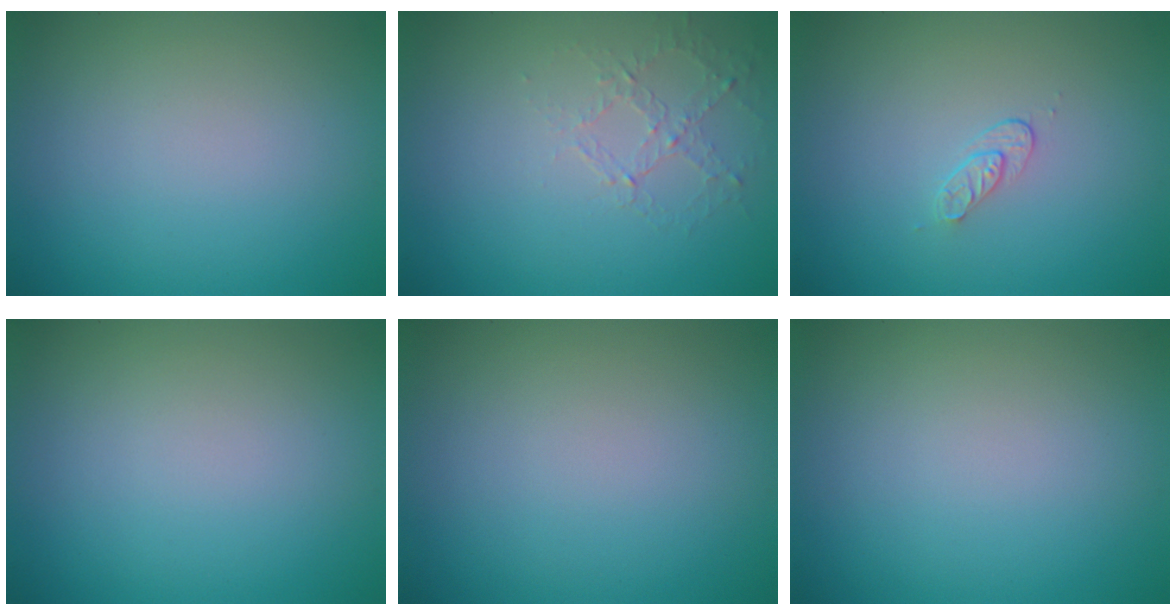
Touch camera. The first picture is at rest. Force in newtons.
{"total": 1.1, "press": 0.5, "slide": 1.0}
{"total": 1.2, "press": 0.6, "slide": 1.0}
{"total": 0.0}
{"total": 0.0}
{"total": 0.0}